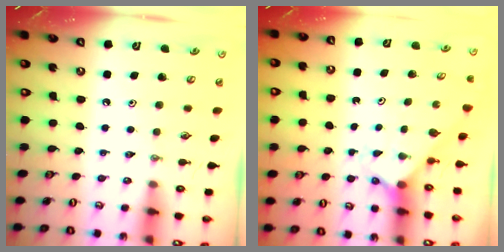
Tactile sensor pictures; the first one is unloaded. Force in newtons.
{"total": 2.0, "press": 2.0, "slide": 0.1}